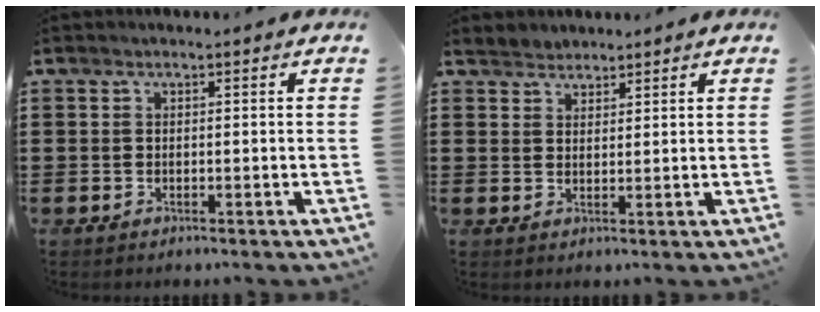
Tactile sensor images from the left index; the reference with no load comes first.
{"total": 2.0, "force": [1.8, 0.9, -0.5], "torque": [0.003, 0.006, 0.035]}